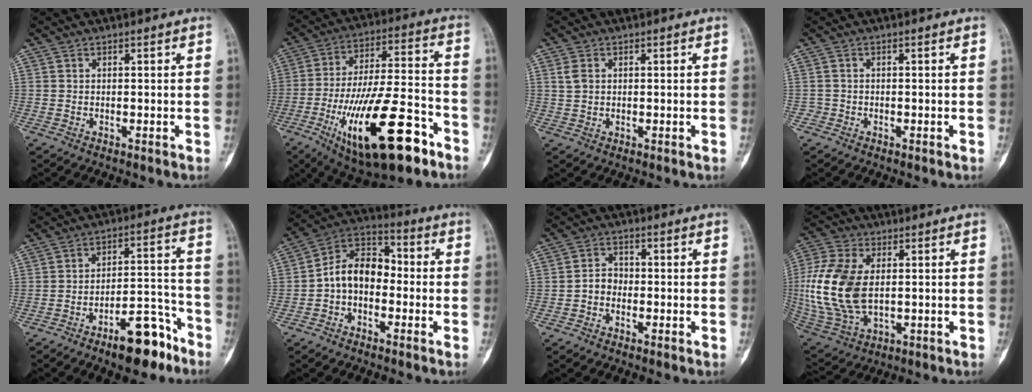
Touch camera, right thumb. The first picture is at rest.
{"total": 25.0, "force": [-11.5, 8.6, 20.4], "torque": [-0.363, 0.046, -0.177]}
{"total": 2.7, "force": [0.7, 2.0, 1.7], "torque": [-0.033, 0.002, 0.018]}
{"total": 1.3, "force": [-0.6, 1.1, -0.3], "torque": [0.012, 0.008, -0.018]}
{"total": 12.3, "force": [-8.1, 4.5, 8.0], "torque": [-0.102, 0.072, -0.127]}
{"total": 10.6, "force": [-1.7, 7.6, 7.3], "torque": [-0.101, 0.042, -0.047]}
{"total": 3.5, "force": [-1.0, 2.8, 1.8], "torque": [-0.019, 0.016, -0.026]}
{"total": 17.9, "force": [0.6, 10.9, 14.1], "torque": [-0.319, -0.004, 0.021]}